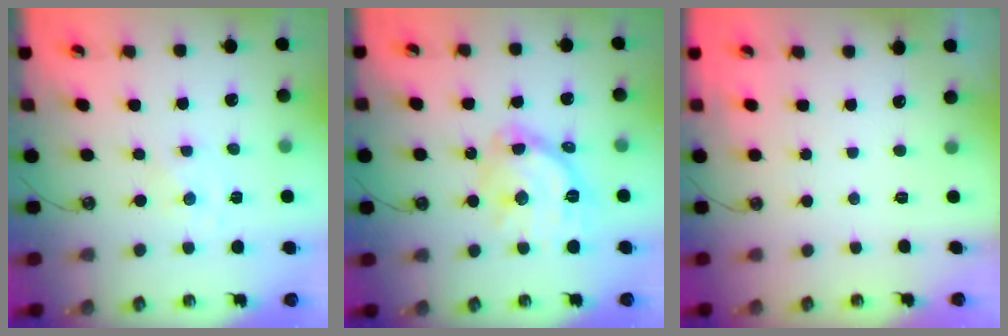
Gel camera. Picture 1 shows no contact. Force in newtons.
{"total": 15.7, "press": 15.6, "slide": 1.7}
{"total": 0.0}